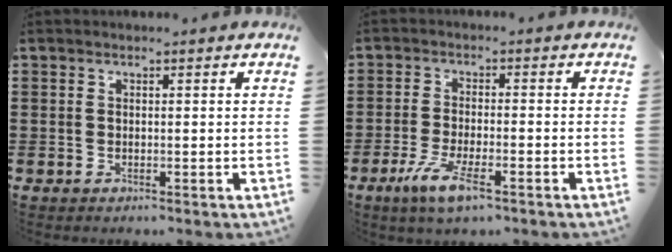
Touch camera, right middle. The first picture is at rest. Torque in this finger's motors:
{"motor_torque": [2.03, -0.11, 0.70, 0.21]}